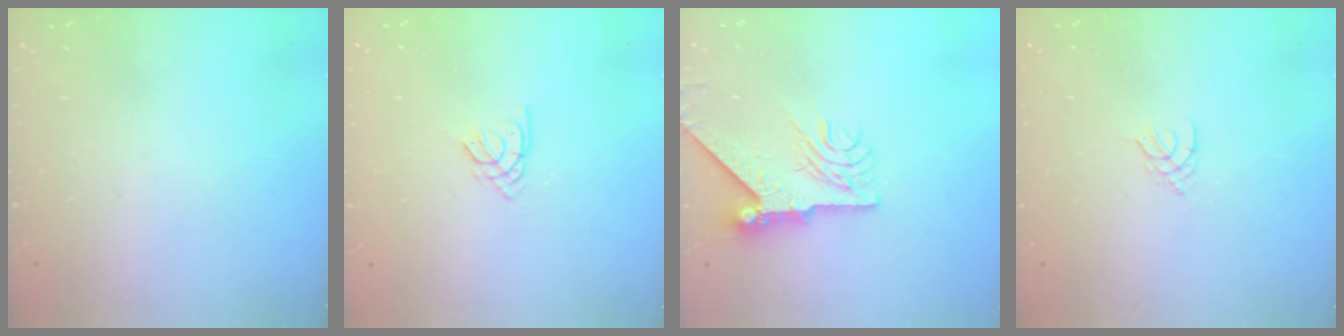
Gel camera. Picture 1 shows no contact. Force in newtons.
{"total": 2.5, "press": 2.4, "slide": 0.5}
{"total": 9.5, "press": 9.4, "slide": 1.1}
{"total": 2.1, "press": 2.0, "slide": 0.4}